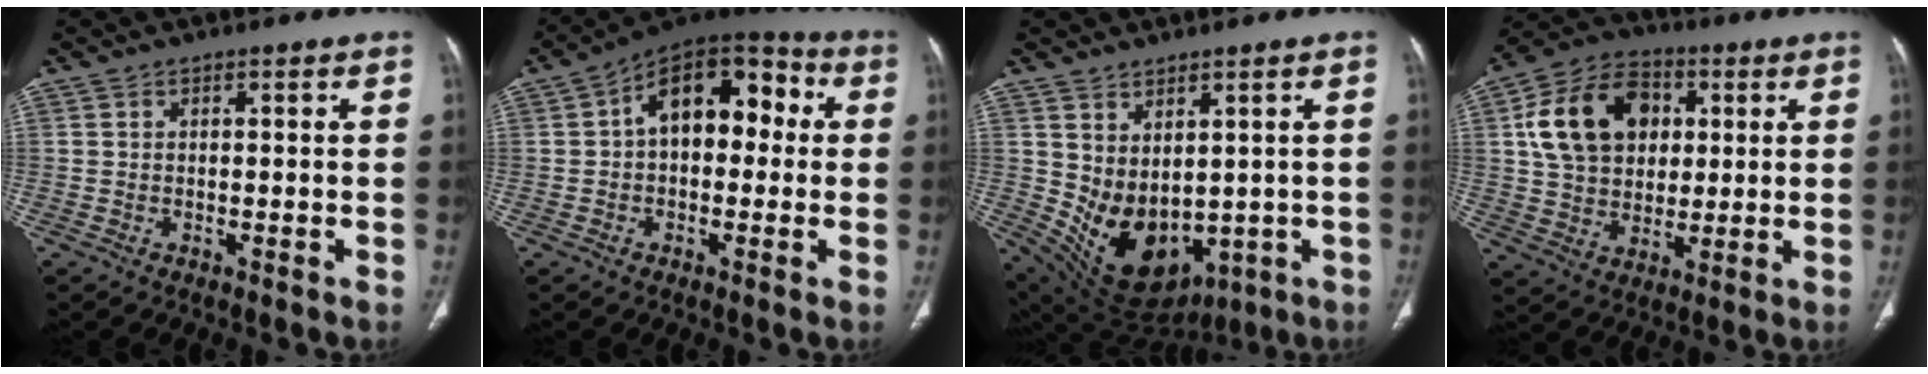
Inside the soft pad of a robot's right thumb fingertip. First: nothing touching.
{"total": 14.7, "force": [1.8, 9.0, 11.4], "torque": [-0.129, 0.045, 0.014]}
{"total": 14.0, "force": [-0.1, 9.5, 10.2], "torque": [-0.157, -0.019, 0.043]}
{"total": 16.9, "force": [4.1, 12.7, 10.4], "torque": [-0.162, 0.010, 0.070]}